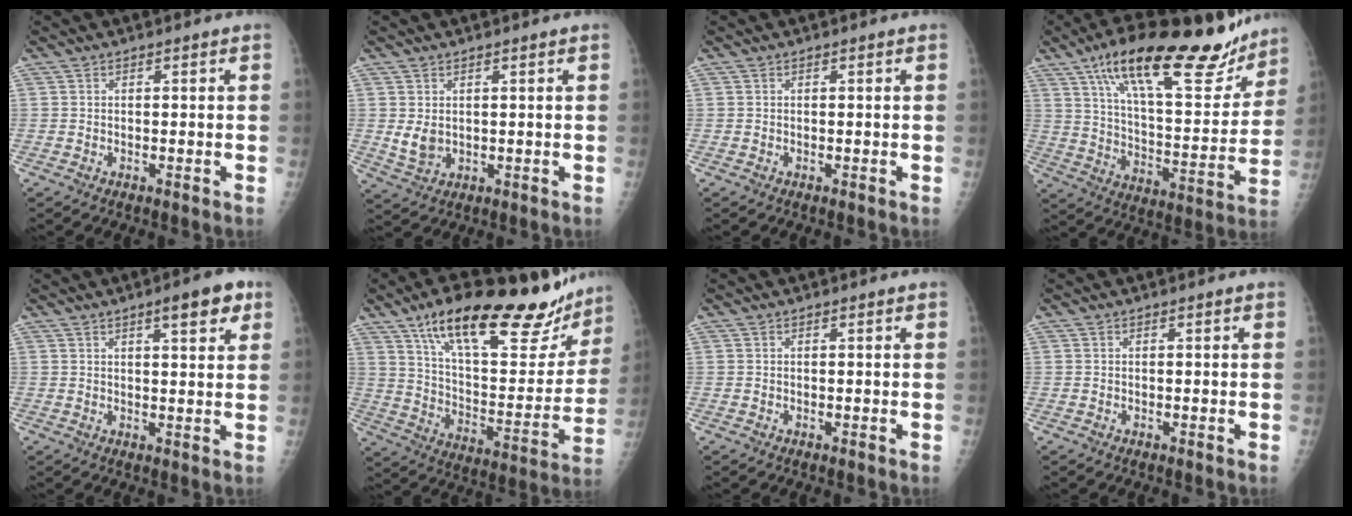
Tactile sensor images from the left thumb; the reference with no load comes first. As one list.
[{"total": 3.6, "force": [0.7, 2.6, 2.3], "torque": [-0.034, -0.013, 0.023]}, {"total": 0.0}, {"total": 26.3, "force": [17.7, 8.5, 17.5], "torque": [-0.232, -0.052, 0.281]}, {"total": 6.7, "force": [3.6, 1.9, 5.3], "torque": [-0.059, -0.013, 0.046]}, {"total": 29.6, "force": [20.2, 9.8, 19.3], "torque": [-0.254, -0.059, 0.313]}, {"total": 0.0}, {"total": 0.0}]